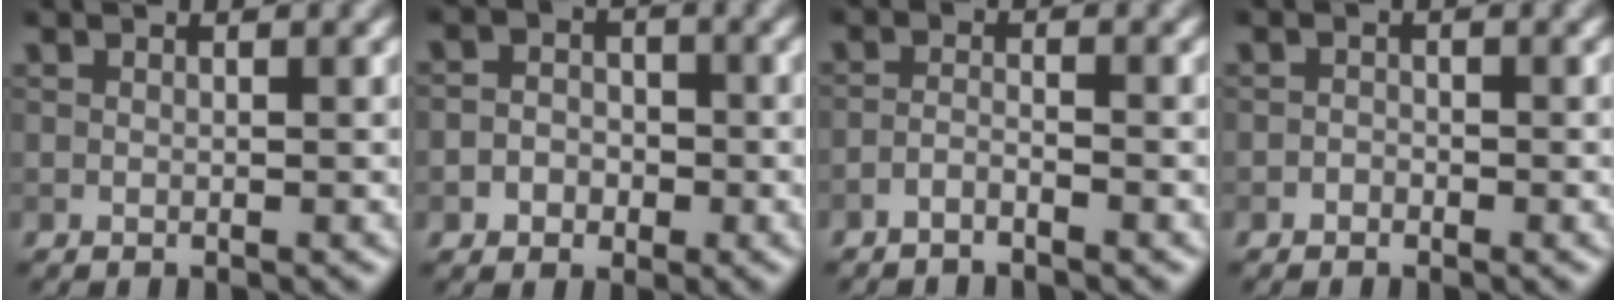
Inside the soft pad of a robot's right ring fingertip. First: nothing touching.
{"total": 3.0, "force": [-0.9, 2.7, 1.1], "torque": [0.010, 0.003, -0.033]}
{"total": 1.4, "force": [-1.1, 0.2, 0.7], "torque": [-0.014, 0.002, -0.027]}
{"total": 0.7, "force": [-0.5, 0.5, 0.2], "torque": [0.000, 0.000, -0.010]}